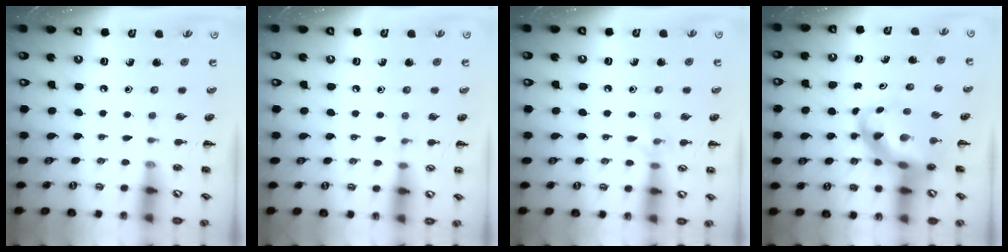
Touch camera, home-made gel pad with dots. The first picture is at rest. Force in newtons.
{"total": 3.4, "press": 3.1, "slide": 1.2}
{"total": 6.3, "press": 6.1, "slide": 1.5}
{"total": 8.6, "press": 8.2, "slide": 2.4}